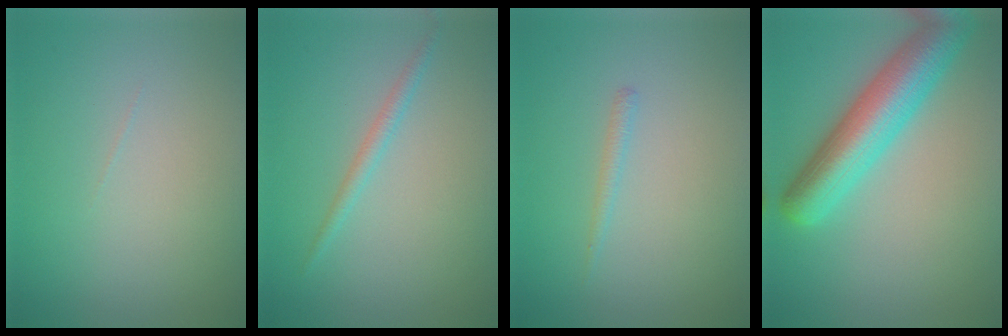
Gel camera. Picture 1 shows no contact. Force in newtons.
{"total": 1.3, "press": 1.3, "slide": 0.1}
{"total": 0.8, "press": 0.8, "slide": 0.1}
{"total": 7.2, "press": 7.2, "slide": 0.3}